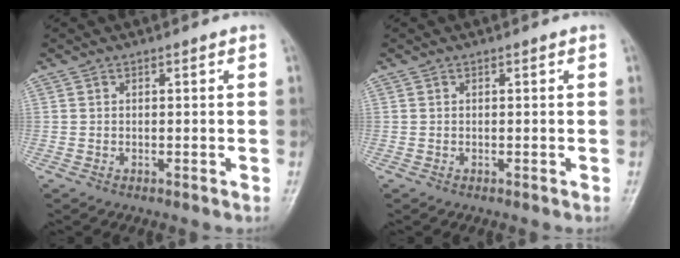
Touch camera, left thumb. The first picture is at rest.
{"total": 0.0}